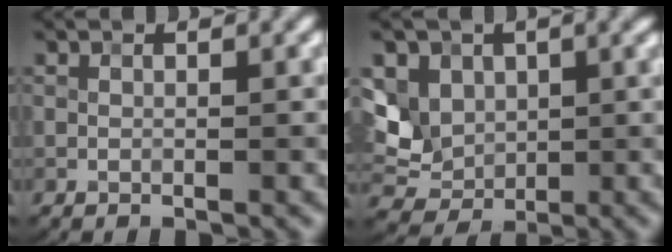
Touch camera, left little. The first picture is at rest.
{"total": 6.6, "force": [1.2, 5.5, 3.3], "torque": [-0.069, 0.017, 0.007]}